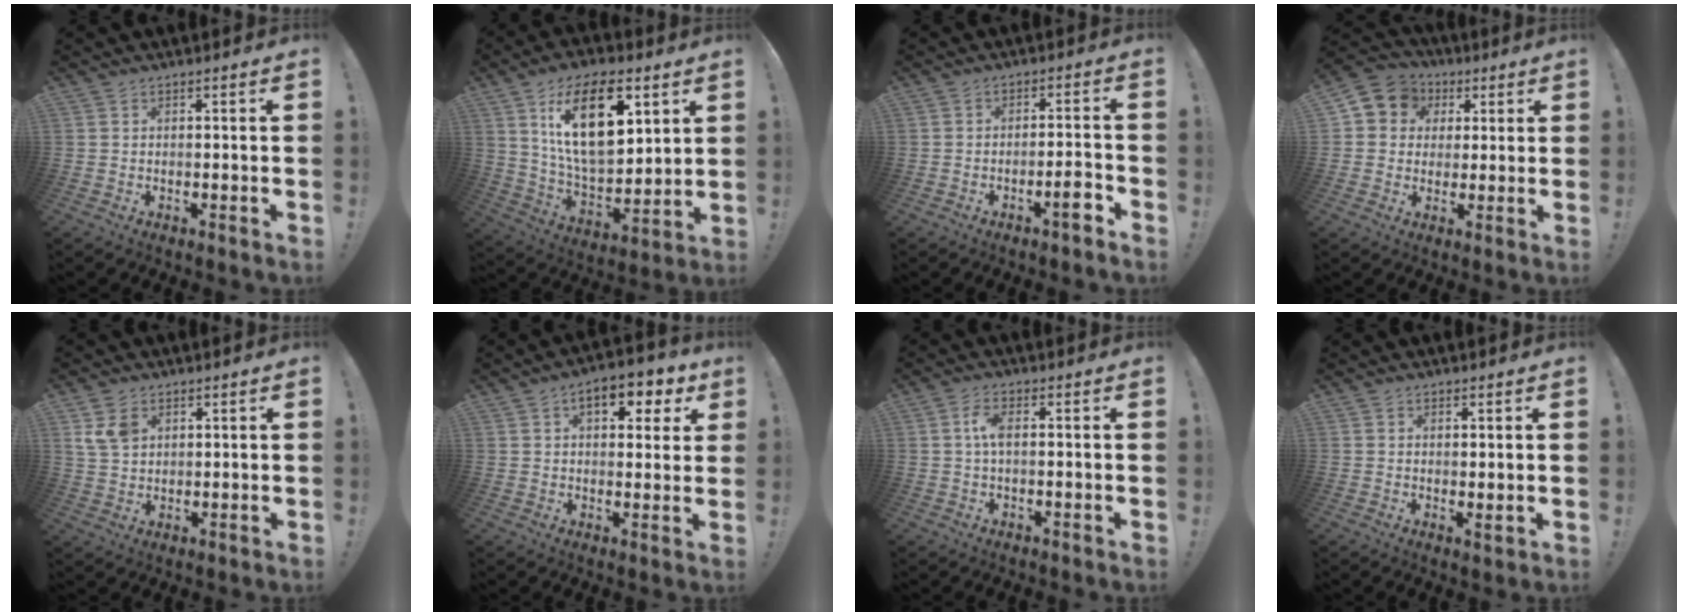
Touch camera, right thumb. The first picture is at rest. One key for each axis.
{"total": 22.6, "fx": 9.0, "fy": 11.5, "fz": 17.2, "tx": -0.309, "ty": -0.025, "tz": 0.153}
{"total": 5.3, "fx": -3.6, "fy": 1.0, "fz": 3.8, "tx": -0.050, "ty": 0.013, "tz": -0.062}
{"total": 8.0, "fx": 1.8, "fy": 7.5, "fz": 2.3, "tx": -0.028, "ty": -0.003, "tz": 0.040}
{"total": 6.3, "fx": 2.8, "fy": 4.6, "fz": 3.3, "tx": -0.069, "ty": -0.002, "tz": 0.057}
{"total": 9.1, "fx": 3.8, "fy": 4.9, "fz": 6.7, "tx": -0.081, "ty": -0.012, "tz": 0.060}
{"total": 4.3, "fx": 0.2, "fy": 1.7, "fz": 4.0, "tx": -0.083, "ty": 0.007, "tz": 0.001}
{"total": 1.5, "fx": 0.9, "fy": 0.4, "fz": 1.1, "tx": -0.012, "ty": -0.005, "tz": 0.016}